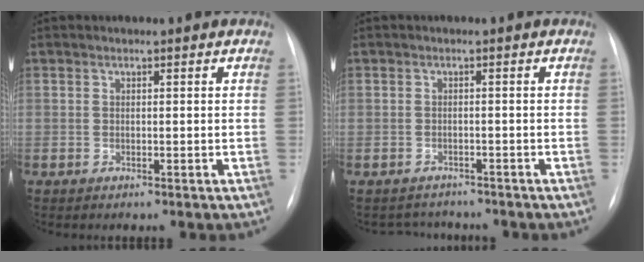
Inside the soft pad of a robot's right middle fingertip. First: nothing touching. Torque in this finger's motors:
{"motor_torque": [-1.41, 0.05, -0.52, -0.11]}